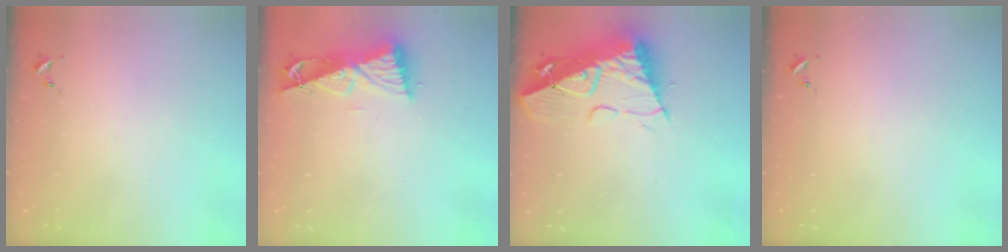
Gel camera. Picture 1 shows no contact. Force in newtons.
{"total": 8.7, "press": 8.7, "slide": 0.9}
{"total": 15.3, "press": 15.2, "slide": 1.8}
{"total": 0.0}